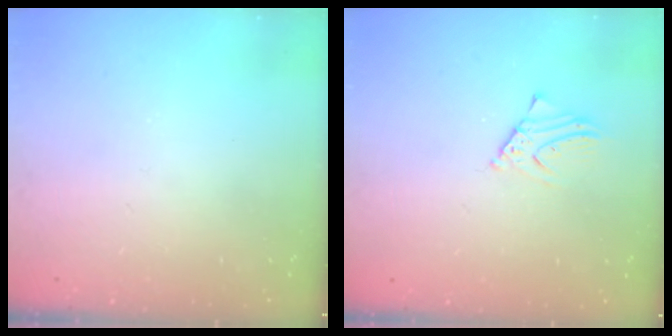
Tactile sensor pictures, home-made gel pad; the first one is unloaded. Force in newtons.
{"total": 2.5, "press": 2.5, "slide": 0.1}